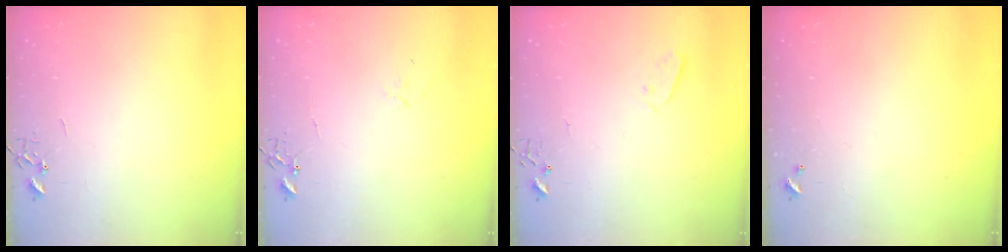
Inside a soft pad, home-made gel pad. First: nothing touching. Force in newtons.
{"total": 7.1, "press": 7.1, "slide": 0.7}
{"total": 3.0, "press": 2.9, "slide": 0.3}
{"total": 0.0}